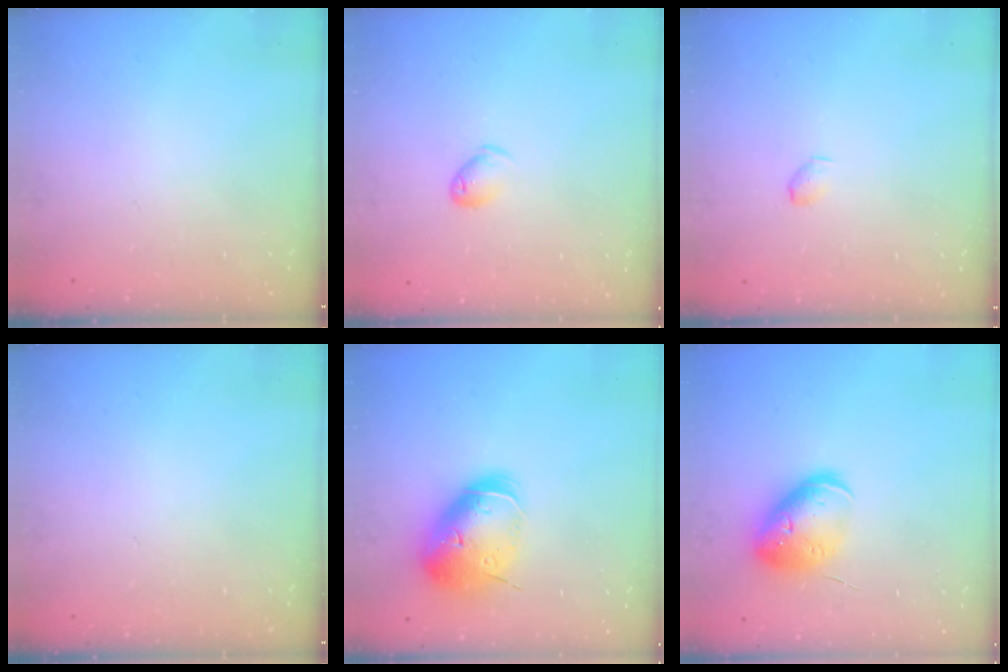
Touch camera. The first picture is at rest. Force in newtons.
{"total": 4.1, "press": 4.0, "slide": 0.7}
{"total": 2.9, "press": 2.9, "slide": 0.5}
{"total": 0.0}
{"total": 19.8, "press": 19.6, "slide": 3.1}
{"total": 13.2, "press": 13.1, "slide": 1.9}